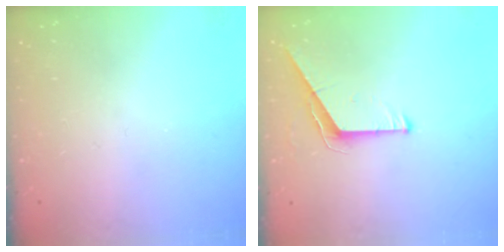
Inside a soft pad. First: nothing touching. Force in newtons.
{"total": 6.2, "press": 6.2, "slide": 0.5}